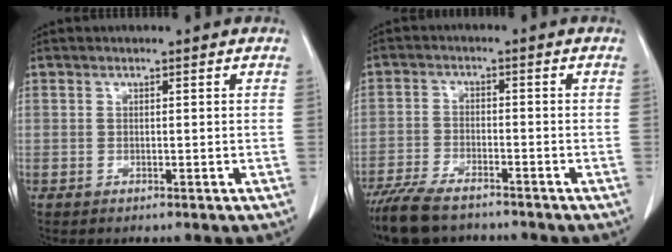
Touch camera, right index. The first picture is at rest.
{"total": 10.0, "force": [-8.2, 3.0, 4.9], "torque": [-0.088, -0.020, -0.139]}